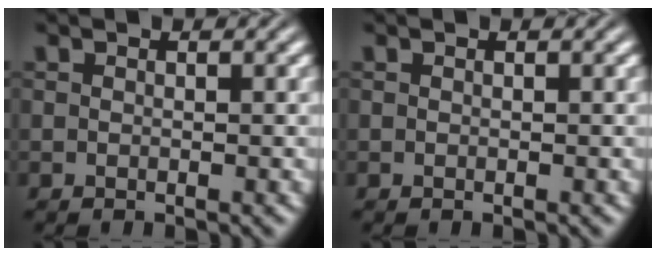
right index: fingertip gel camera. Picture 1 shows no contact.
{"total": 0.0}